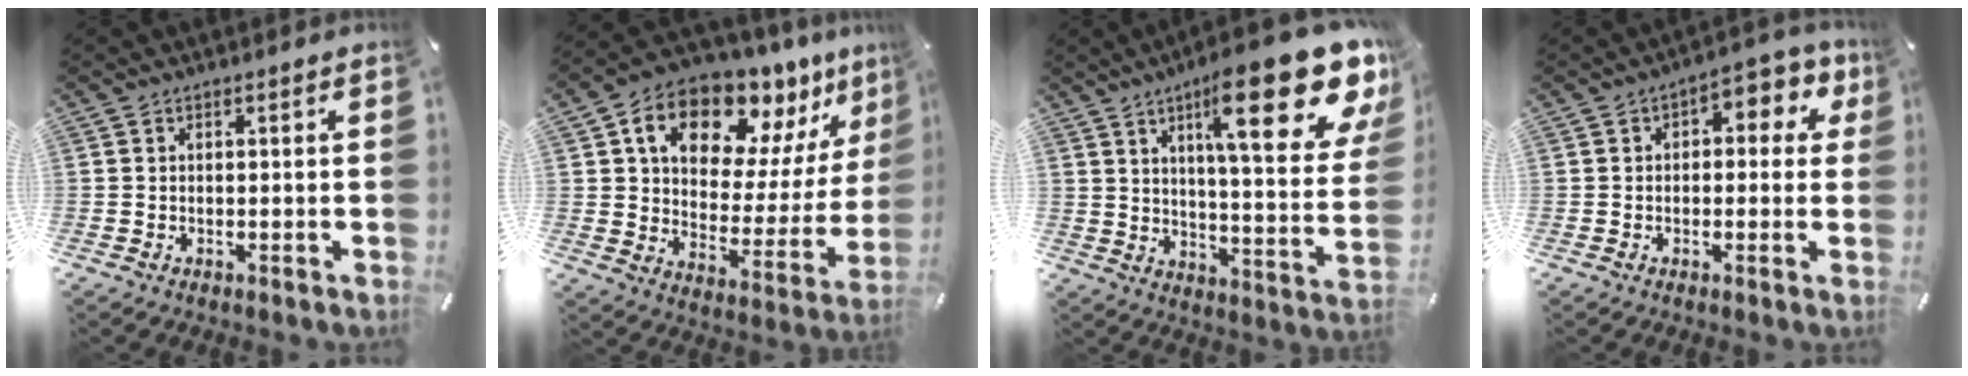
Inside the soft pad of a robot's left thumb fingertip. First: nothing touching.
{"total": 15.7, "force": [11.3, 8.5, 6.7], "torque": [-0.122, -0.085, 0.198]}
{"total": 25.5, "force": [14.6, 7.8, 19.4], "torque": [-0.273, -0.096, 0.229]}
{"total": 5.7, "force": [1.0, 3.6, 4.3], "torque": [-0.046, -0.003, 0.006]}